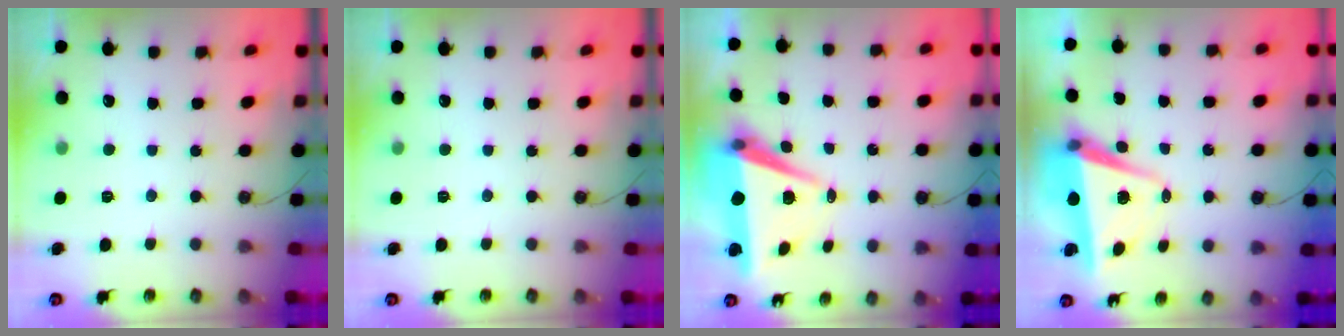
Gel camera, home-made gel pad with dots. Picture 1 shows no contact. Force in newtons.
{"total": 0.0}
{"total": 8.1, "press": 7.0, "slide": 4.0}
{"total": 6.8, "press": 5.9, "slide": 3.5}